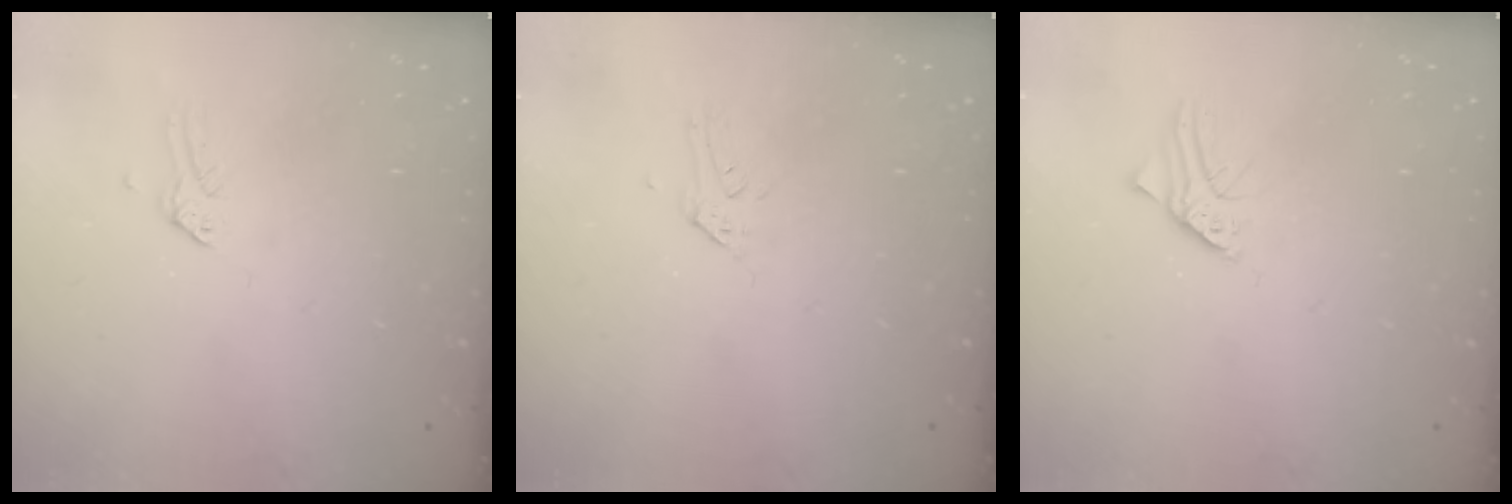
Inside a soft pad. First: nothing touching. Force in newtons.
{"total": 3.5, "press": 3.5, "slide": 0.3}
{"total": 1.6, "press": 1.6, "slide": 0.2}